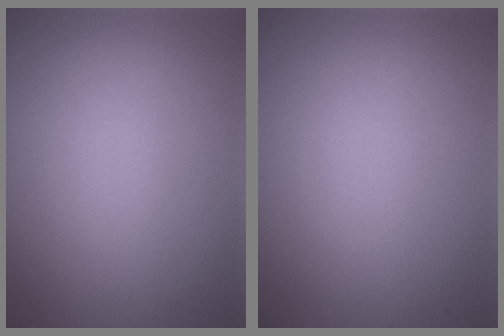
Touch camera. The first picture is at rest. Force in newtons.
{"total": 0.0}